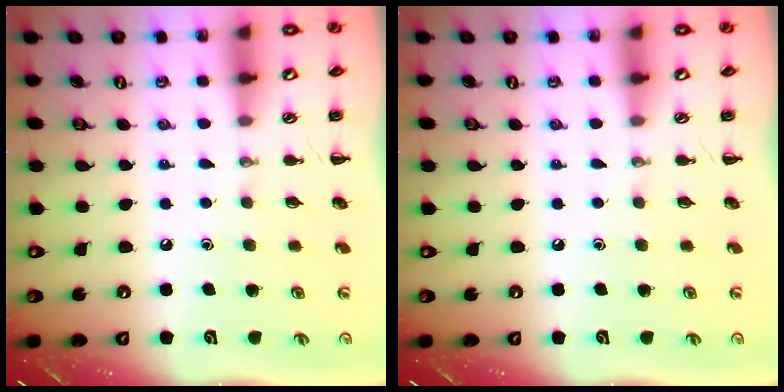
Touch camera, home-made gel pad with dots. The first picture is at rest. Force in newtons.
{"total": 0.0}